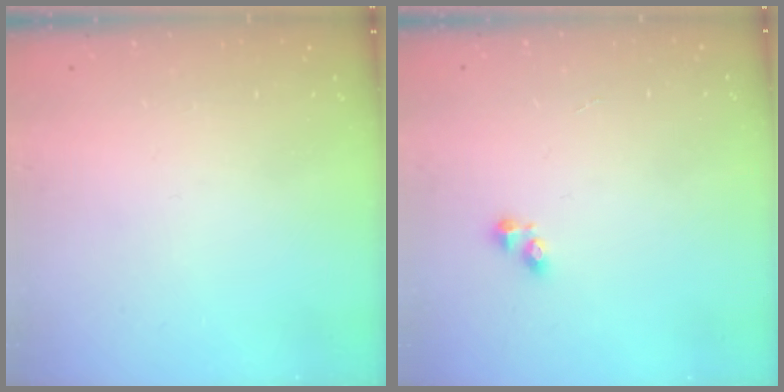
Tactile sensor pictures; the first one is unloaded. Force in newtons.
{"total": 2.6, "press": 2.6, "slide": 0.4}